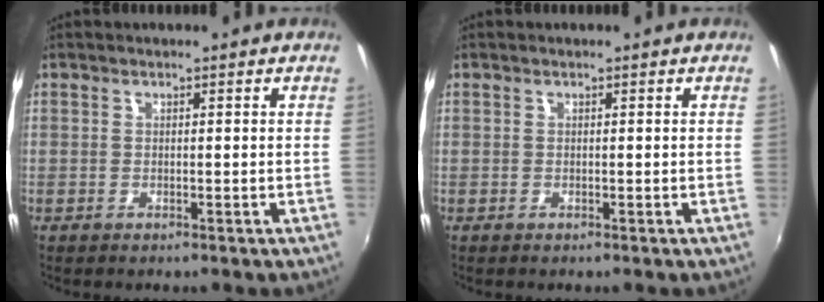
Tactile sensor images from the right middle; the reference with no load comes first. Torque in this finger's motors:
{"motor_torque": [0.09, 0.09, -0.01, -0.01]}